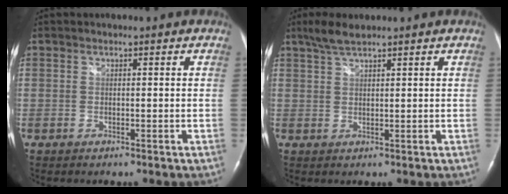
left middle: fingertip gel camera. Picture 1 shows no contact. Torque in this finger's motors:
{"motor_torque": [0.33, -0.20, -0.03, 0.04]}